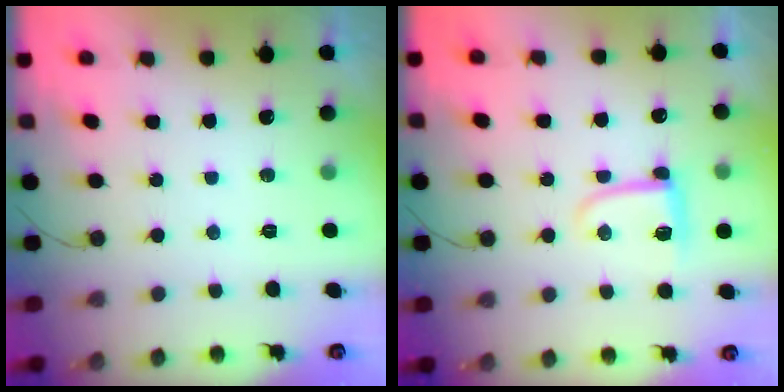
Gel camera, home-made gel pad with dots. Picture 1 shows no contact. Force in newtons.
{"total": 8.0, "press": 7.9, "slide": 0.4}